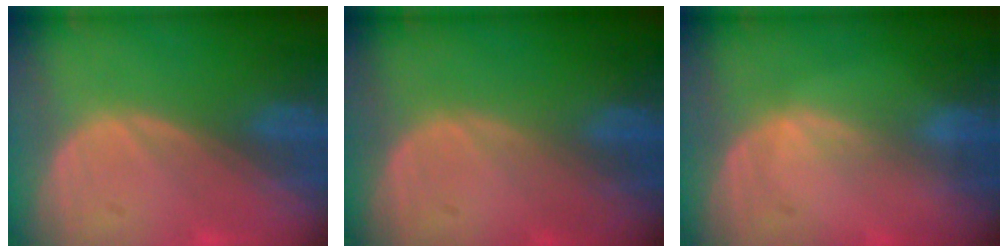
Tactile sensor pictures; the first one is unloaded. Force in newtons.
{"total": 0.0}
{"total": 0.9, "press": 0.8, "slide": 0.2}